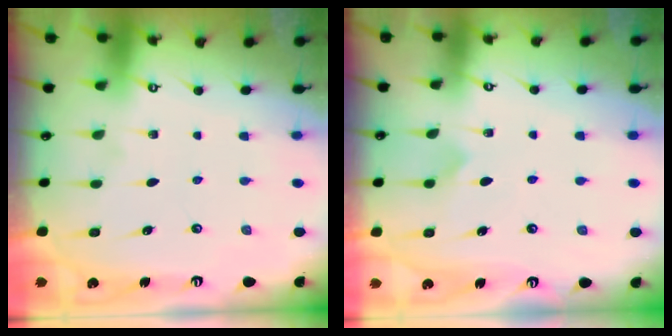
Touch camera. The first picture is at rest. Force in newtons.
{"total": 5.8, "press": 5.8, "slide": 0.4}